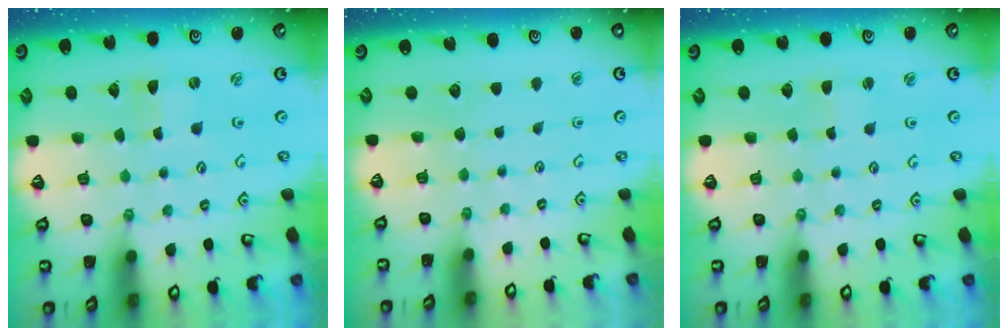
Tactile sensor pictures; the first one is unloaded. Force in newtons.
{"total": 0.0}
{"total": 1.3, "press": 1.3, "slide": 0.2}